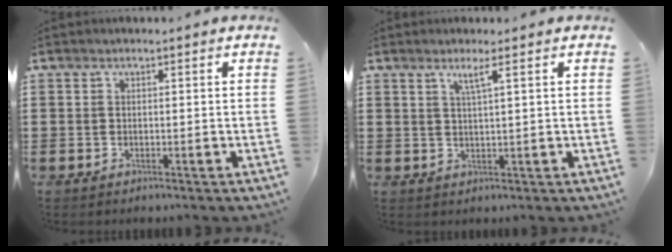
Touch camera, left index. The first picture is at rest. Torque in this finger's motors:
{"motor_torque": [2.14, -0.01, 0.15, 0.08]}